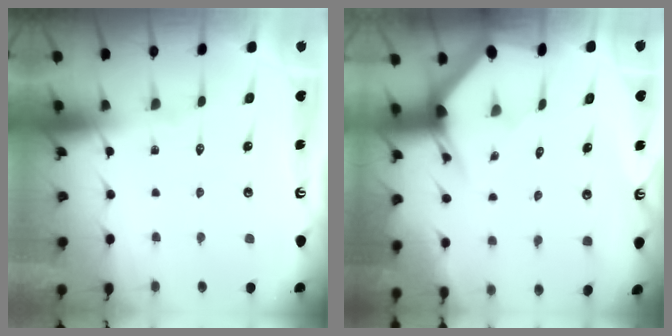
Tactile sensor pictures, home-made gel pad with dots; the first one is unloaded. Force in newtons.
{"total": 2.8, "press": 2.8, "slide": 0.1}